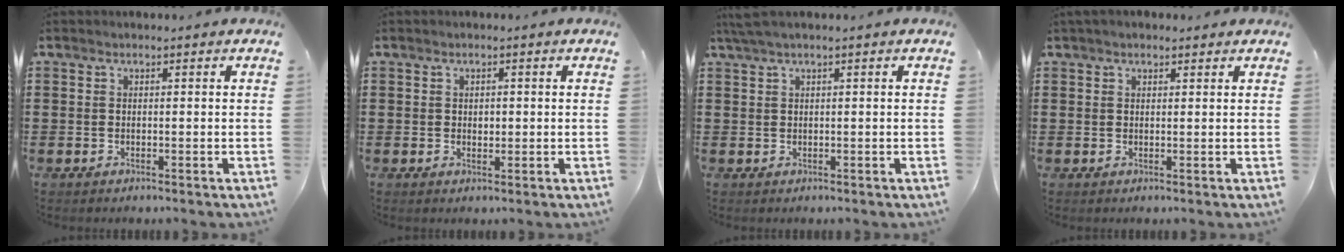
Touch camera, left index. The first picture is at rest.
{"total": 1.0, "force": [0.2, 0.7, 0.6], "torque": [-0.014, 0.006, 0.003]}
{"total": 1.4, "force": [0.5, -0.1, 1.2], "torque": [-0.022, -0.003, 0.011]}
{"total": 1.3, "force": [1.0, 0.5, 0.5], "torque": [-0.012, 0.004, 0.019]}